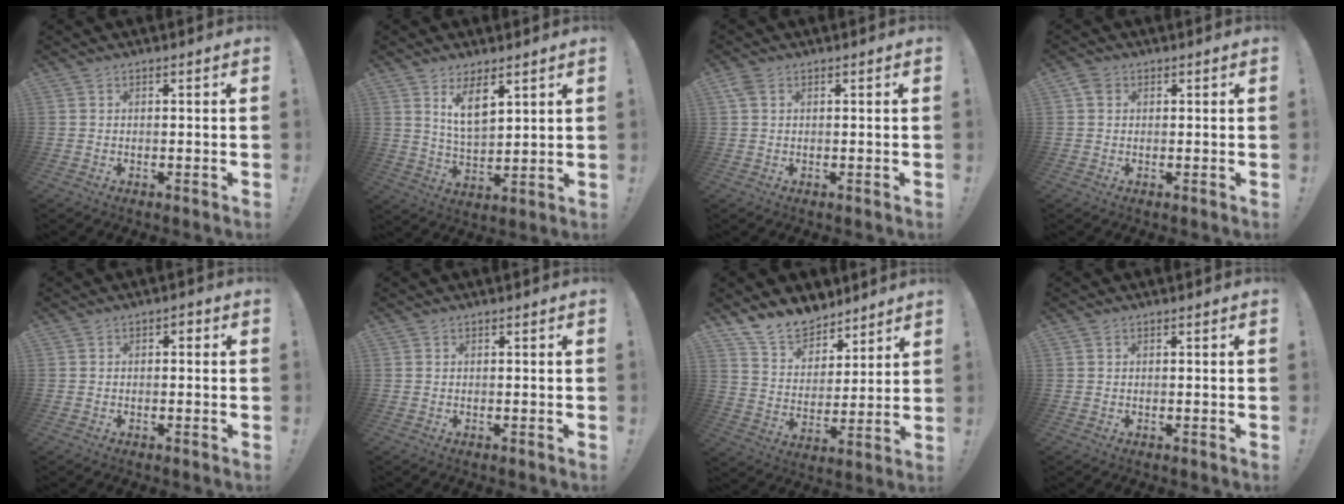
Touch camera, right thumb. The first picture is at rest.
{"total": 8.9, "force": [5.3, 3.8, 6.1], "torque": [-0.107, -0.024, 0.098]}
{"total": 2.5, "force": [1.0, 1.5, 1.7], "torque": [-0.028, 0.002, 0.019]}
{"total": 2.7, "force": [1.0, 2.1, 1.3], "torque": [-0.019, 0.002, 0.019]}
{"total": 1.2, "force": [-0.7, 0.8, 0.5], "torque": [-0.006, 0.004, -0.016]}
{"total": 0.0}
{"total": 12.9, "force": [10.7, 6.5, 2.8], "torque": [-0.058, -0.083, 0.207]}
{"total": 0.0}